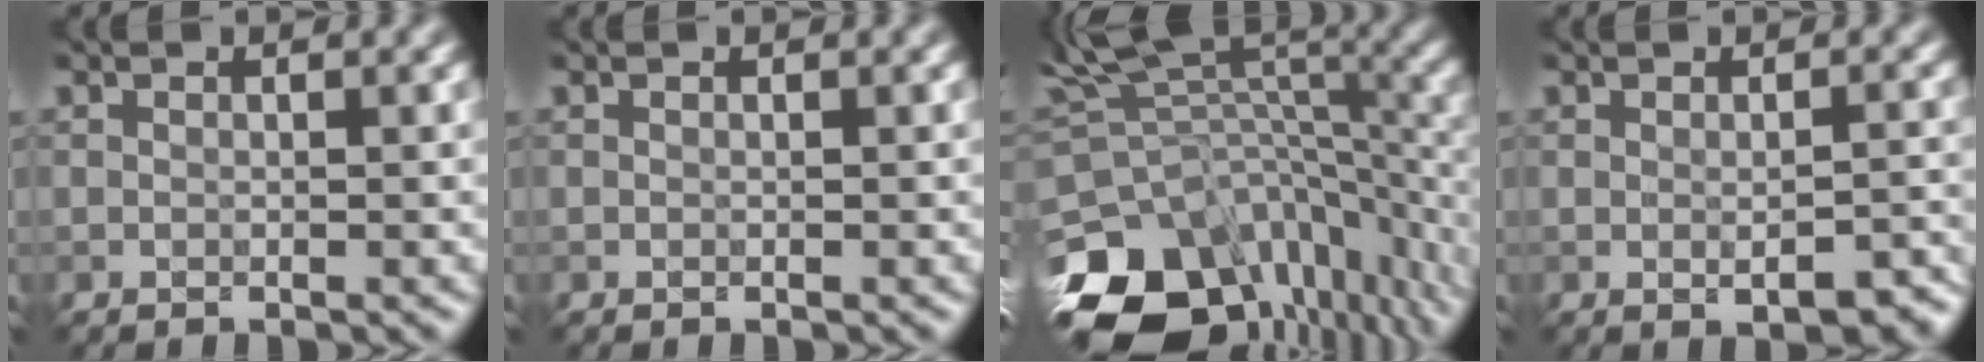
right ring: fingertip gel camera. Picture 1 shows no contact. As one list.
[{"total": 0.0}, {"total": 13.9, "force": [-7.3, 8.9, 7.8], "torque": [-0.144, 0.017, -0.082]}, {"total": 3.1, "force": [-1.5, 0.8, 2.5], "torque": [-0.035, -0.006, -0.005]}]